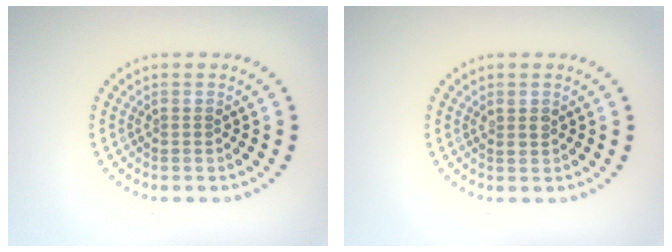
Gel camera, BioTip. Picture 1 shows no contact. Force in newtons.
{"total": 0.9, "press": 0.9, "slide": 0.4}